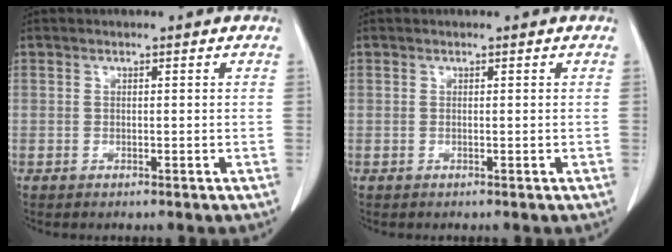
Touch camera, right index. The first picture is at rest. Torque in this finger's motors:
{"motor_torque": [-0.03, 0.02, 0.00, 0.00]}